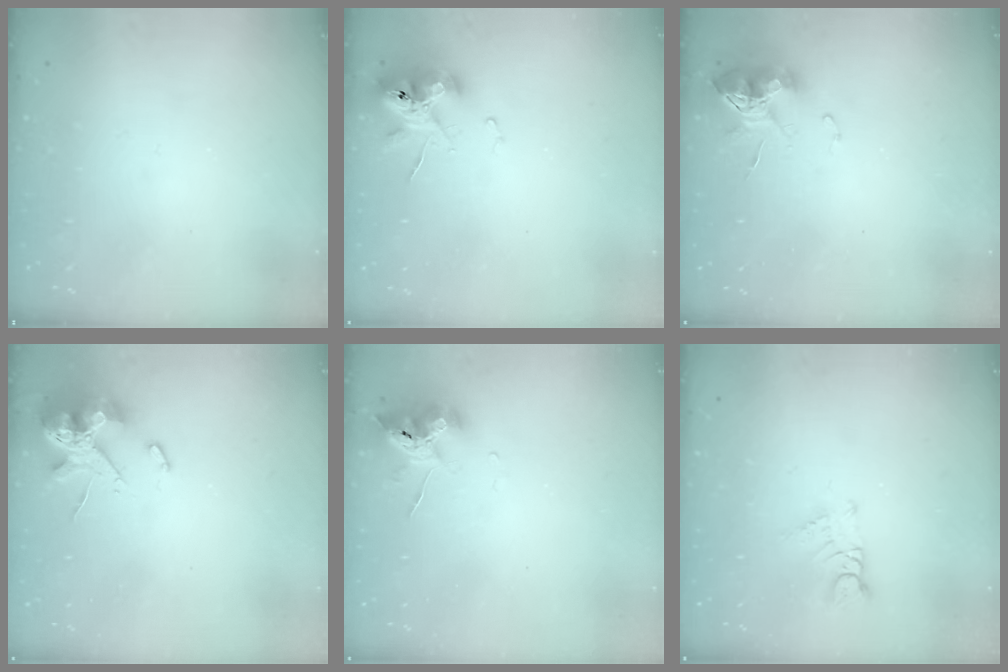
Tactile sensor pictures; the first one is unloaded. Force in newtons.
{"total": 10.6, "press": 10.5, "slide": 1.2}
{"total": 9.9, "press": 9.9, "slide": 0.8}
{"total": 13.9, "press": 13.8, "slide": 2.1}
{"total": 9.8, "press": 9.7, "slide": 0.9}
{"total": 3.3, "press": 3.3, "slide": 0.2}